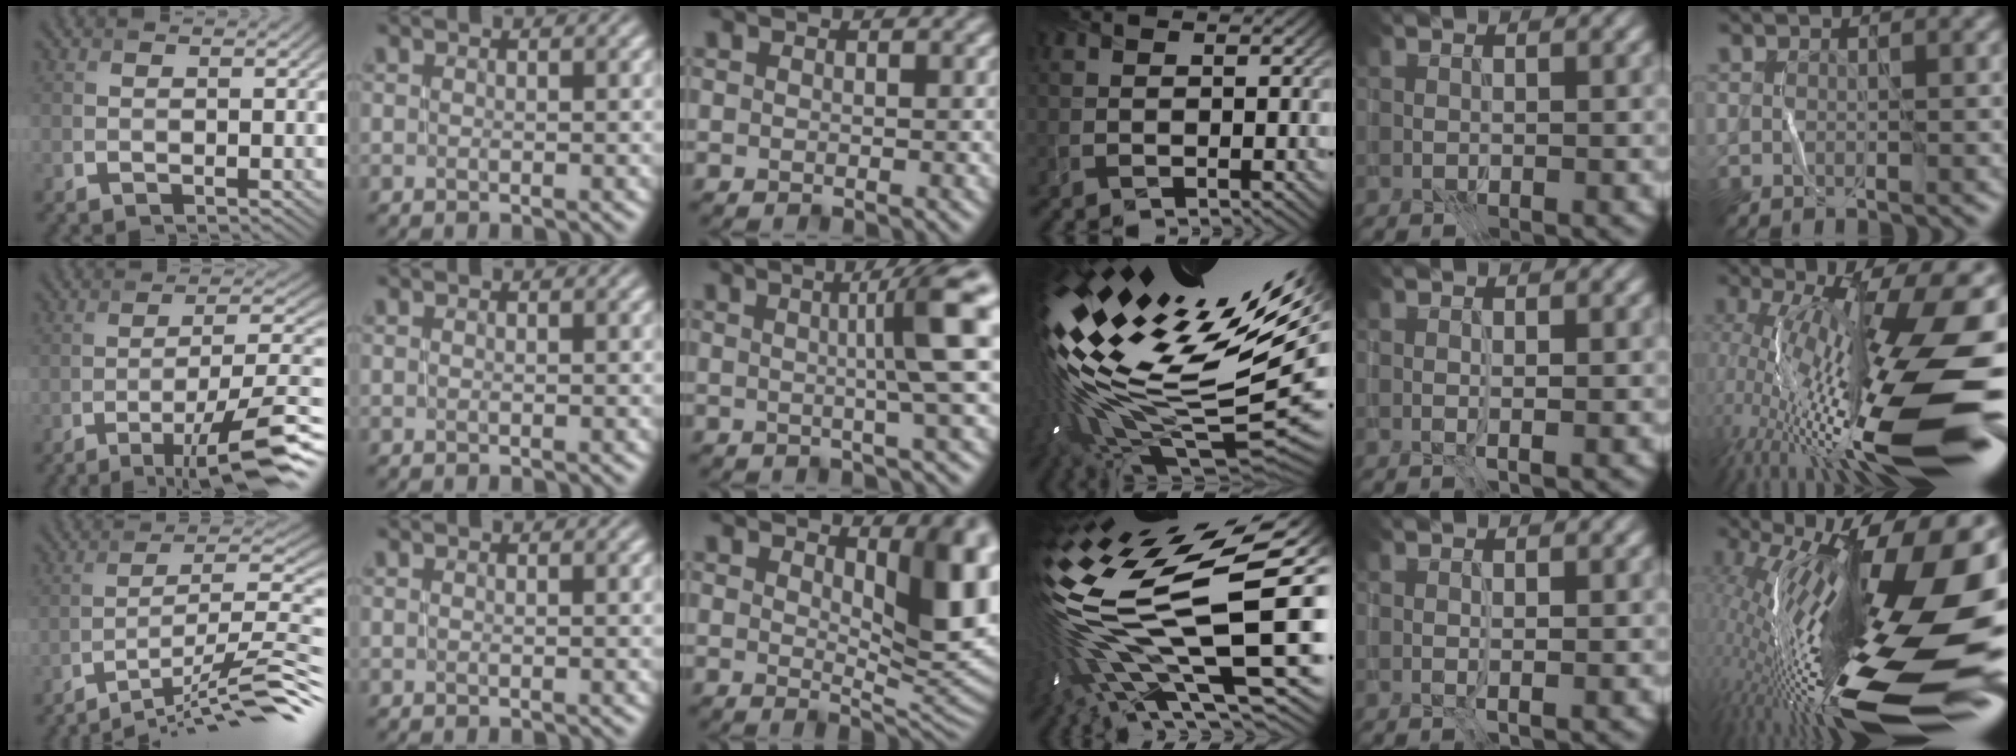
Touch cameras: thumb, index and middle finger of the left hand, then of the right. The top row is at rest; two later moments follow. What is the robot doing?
{"motion": "open", "object": "stapler"}